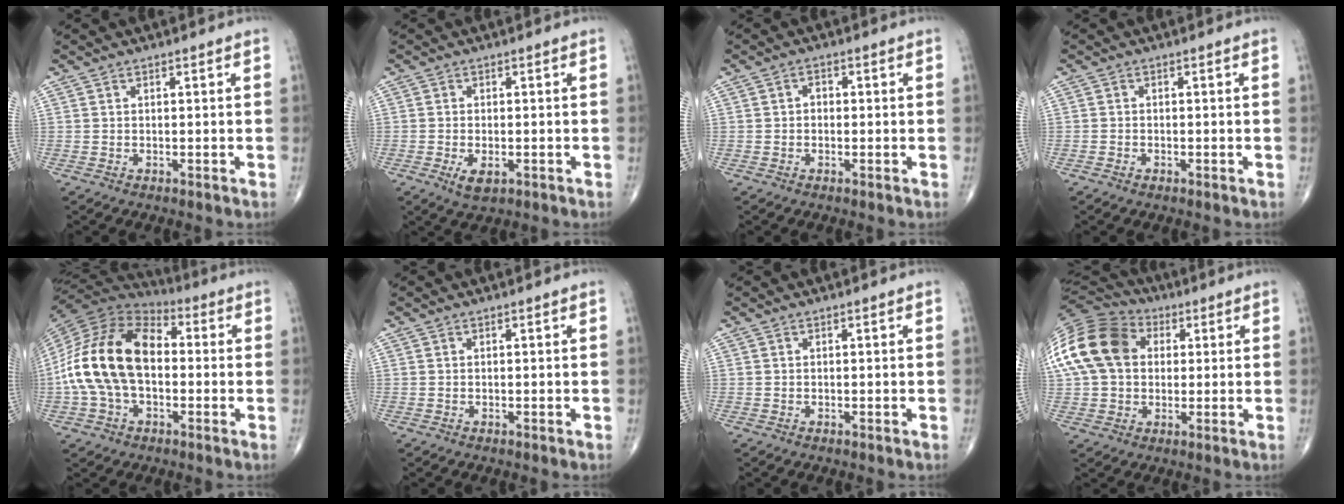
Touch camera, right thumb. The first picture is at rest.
{"total": 3.6, "force": [-1.3, 1.8, 2.8], "torque": [-0.051, -0.004, -0.018]}
{"total": 1.6, "force": [0.0, 1.2, 1.0], "torque": [-0.008, 0.009, -0.003]}
{"total": 0.6, "force": [-0.4, 0.4, 0.2], "torque": [-0.005, 0.001, -0.010]}
{"total": 19.2, "force": [-0.8, 12.1, 14.9], "torque": [-0.288, 0.036, -0.019]}
{"total": 0.0}
{"total": 0.0}
{"total": 19.5, "force": [3.8, 14.5, 12.4], "torque": [-0.257, 0.034, 0.063]}